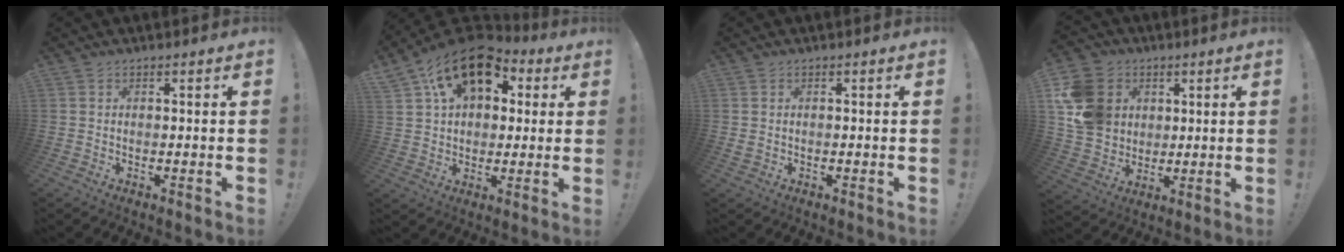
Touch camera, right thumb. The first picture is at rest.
{"total": 16.8, "force": [8.9, 10.8, 9.2], "torque": [-0.130, -0.051, 0.160]}
{"total": 0.7, "force": [0.1, 0.6, 0.3], "torque": [-0.015, 0.007, 0.003]}
{"total": 15.3, "force": [3.7, 13.3, 6.5], "torque": [-0.109, -0.004, 0.080]}